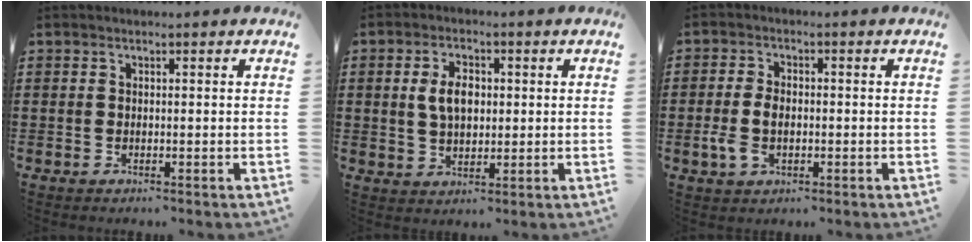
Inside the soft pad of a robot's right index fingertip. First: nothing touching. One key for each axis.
{"total": 5.2, "fx": 0.7, "fy": 3.1, "fz": 4.1, "tx": -0.086, "ty": 0.008, "tz": 0.006}
{"total": 4.5, "fx": -1.0, "fy": 2.8, "fz": 3.4, "tx": -0.083, "ty": -0.003, "tz": -0.022}